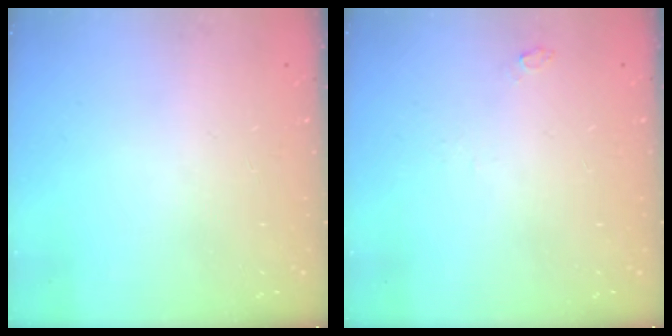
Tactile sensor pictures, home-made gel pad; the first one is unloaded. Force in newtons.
{"total": 11.4, "press": 3.1, "slide": 11.0}